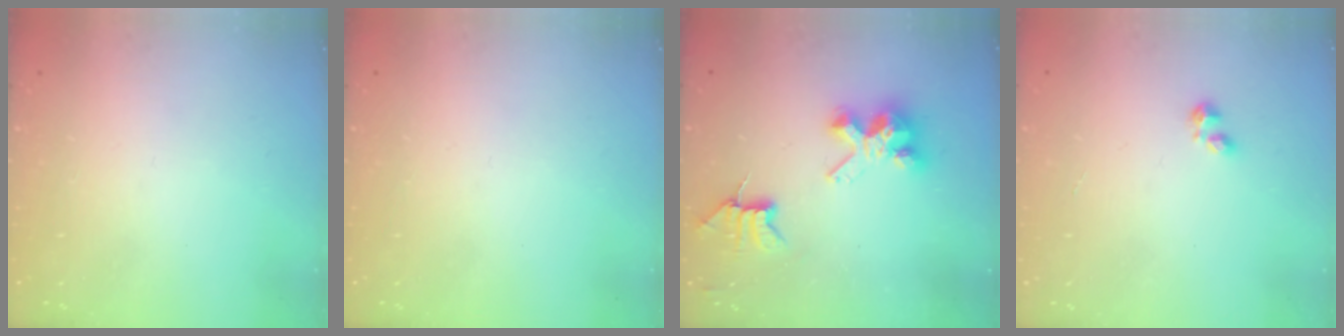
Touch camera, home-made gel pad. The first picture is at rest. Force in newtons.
{"total": 0.0}
{"total": 7.7, "press": 7.6, "slide": 0.4}
{"total": 1.8, "press": 1.7, "slide": 0.5}